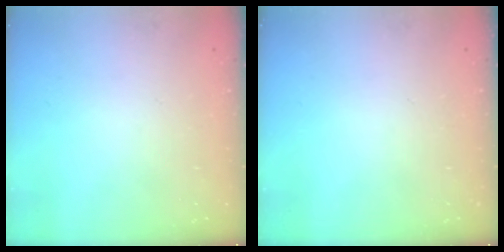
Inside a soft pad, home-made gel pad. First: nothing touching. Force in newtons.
{"total": 0.0}